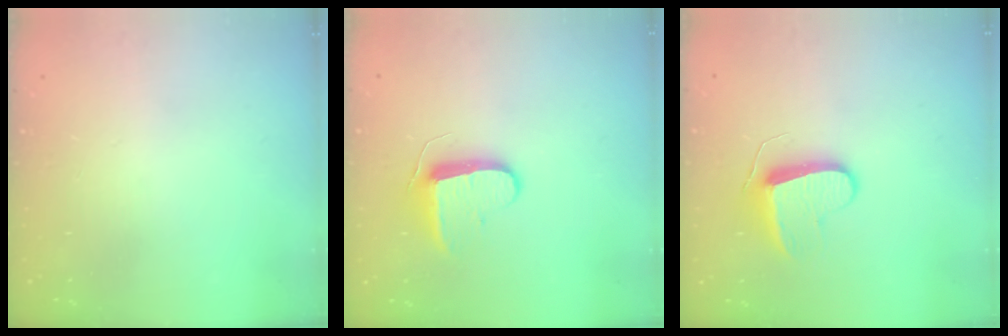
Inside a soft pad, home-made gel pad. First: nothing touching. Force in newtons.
{"total": 9.2, "press": 9.2, "slide": 0.7}
{"total": 8.8, "press": 8.8, "slide": 0.2}